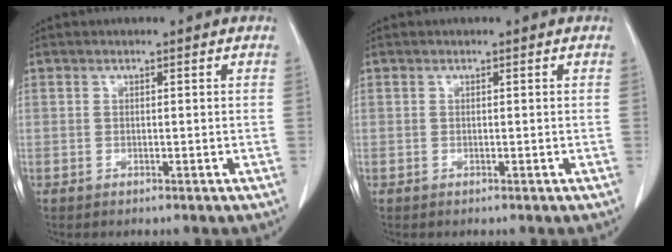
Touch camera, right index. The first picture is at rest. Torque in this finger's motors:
{"motor_torque": [0.00, 0.00, 0.00, 0.00]}